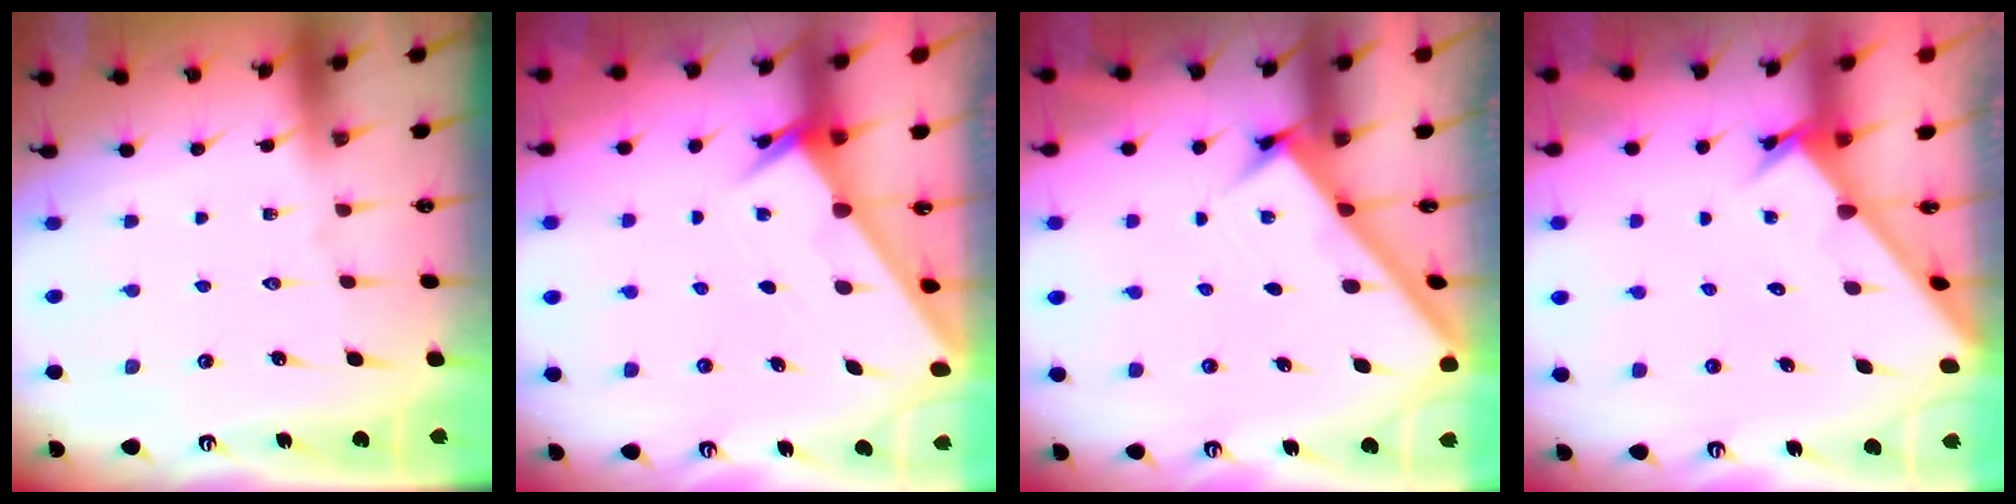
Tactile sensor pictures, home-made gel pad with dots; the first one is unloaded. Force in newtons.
{"total": 2.0, "press": 2.0, "slide": 0.1}
{"total": 2.5, "press": 2.5, "slide": 0.3}
{"total": 2.7, "press": 2.7, "slide": 0.2}